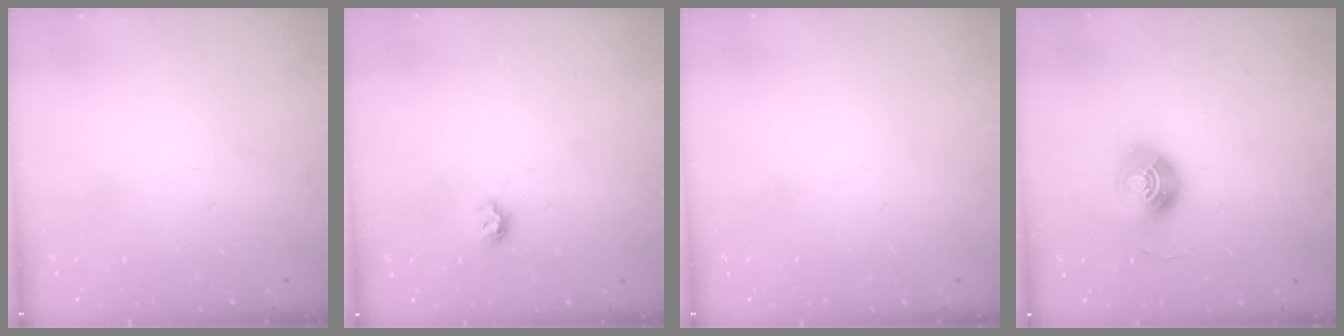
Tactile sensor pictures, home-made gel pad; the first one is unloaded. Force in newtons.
{"total": 5.7, "press": 5.6, "slide": 0.8}
{"total": 0.0}
{"total": 9.9, "press": 9.9, "slide": 0.9}